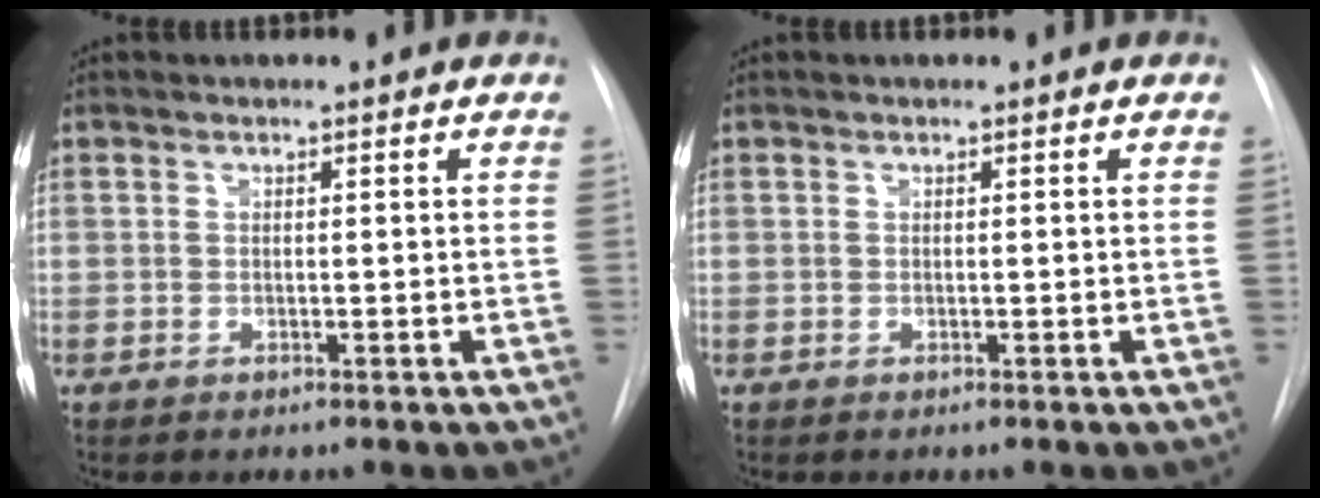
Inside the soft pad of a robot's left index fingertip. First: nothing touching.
{"total": 0.0}